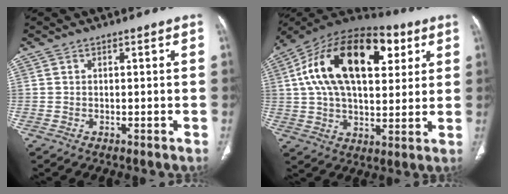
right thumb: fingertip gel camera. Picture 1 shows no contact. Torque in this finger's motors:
{"motor_torque": [0.05, 1.12, 1.80, 0.17, 0.47]}